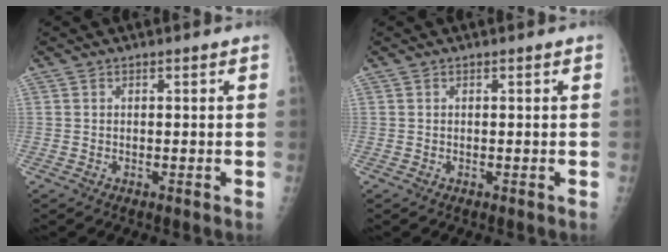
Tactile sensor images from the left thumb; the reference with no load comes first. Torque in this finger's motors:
{"motor_torque": [0.00, 0.00, -0.02, -0.02, 0.00]}